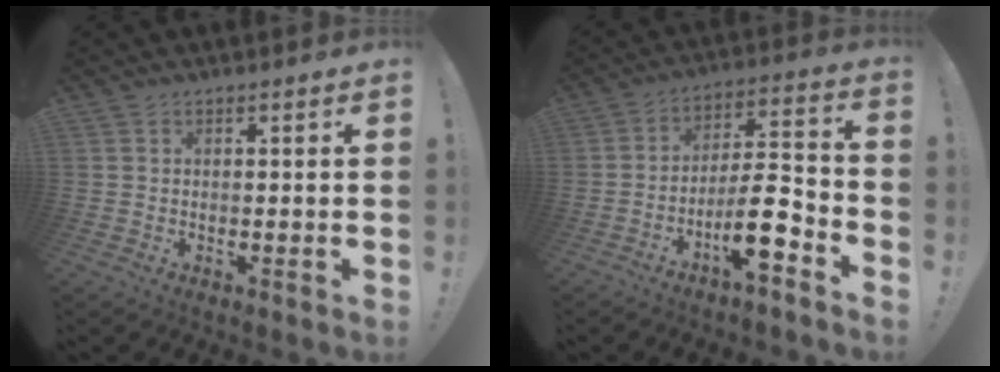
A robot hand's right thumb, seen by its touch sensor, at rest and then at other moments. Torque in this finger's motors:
{"motor_torque": [2.48, 2.52, 1.42, -1.35, 0.63]}